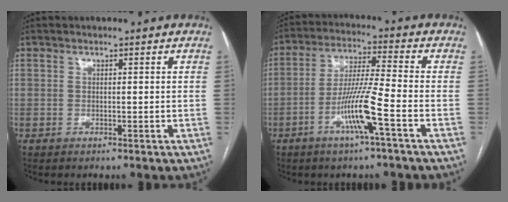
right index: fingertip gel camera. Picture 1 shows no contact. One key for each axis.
{"total": 9.3, "fx": -4.0, "fy": -0.7, "fz": 8.4, "tx": -0.166, "ty": 0.000, "tz": -0.076}